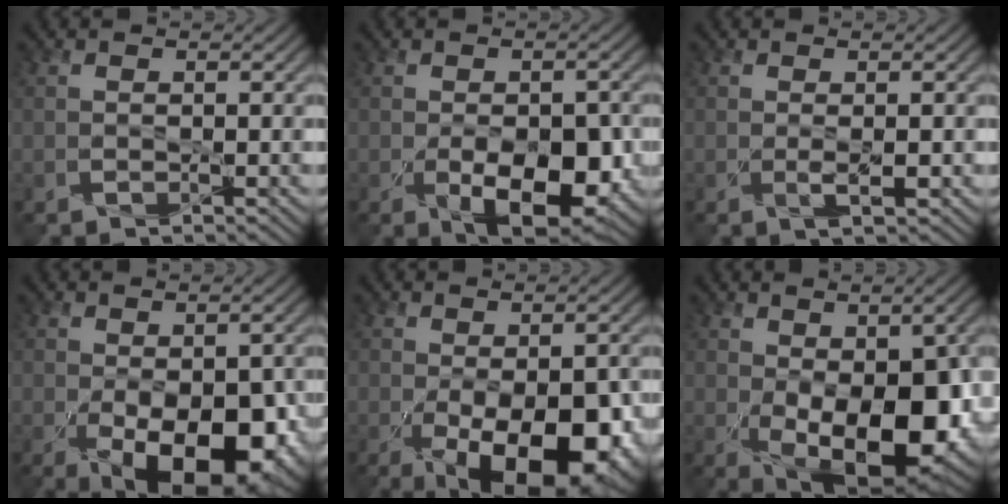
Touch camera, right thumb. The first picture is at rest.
{"total": 8.7, "force": [-2.8, 4.7, 6.8], "torque": [-0.117, -0.028, -0.030]}
{"total": 1.2, "force": [-0.1, 0.3, 1.2], "torque": [-0.027, -0.006, 0.001]}
{"total": 13.2, "force": [-4.5, 7.1, 10.2], "torque": [-0.151, -0.057, -0.048]}
{"total": 14.6, "force": [-5.3, 7.4, 11.5], "torque": [-0.173, -0.055, -0.055]}
{"total": 14.5, "force": [-3.1, 7.9, 11.7], "torque": [-0.176, -0.045, -0.025]}